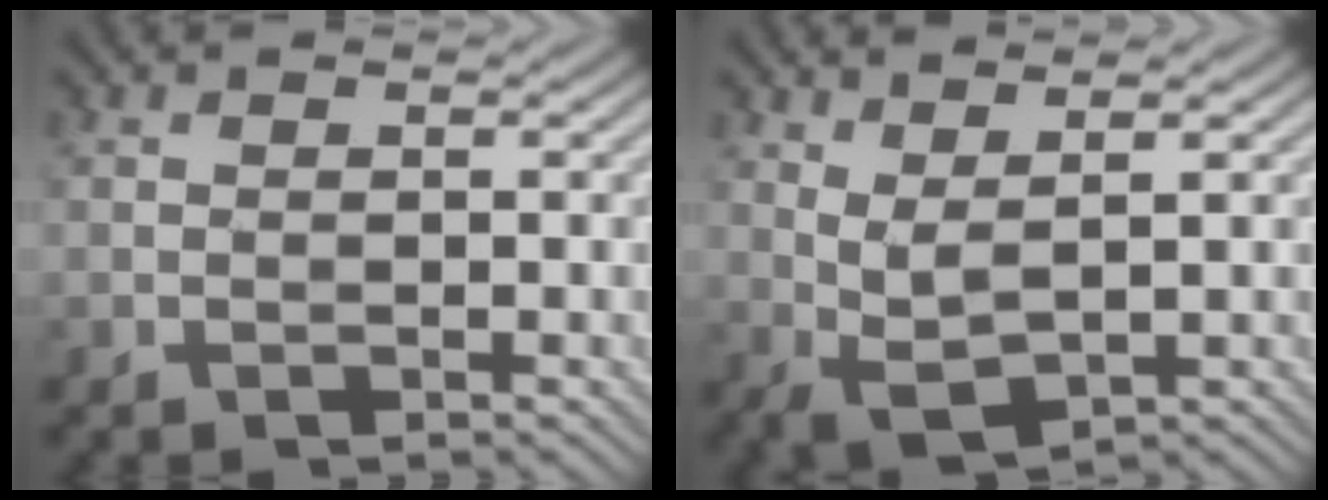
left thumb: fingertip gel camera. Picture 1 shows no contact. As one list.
[{"total": 3.5, "force": [1.9, 0.8, 2.8], "torque": [-0.075, -0.005, 0.044]}]